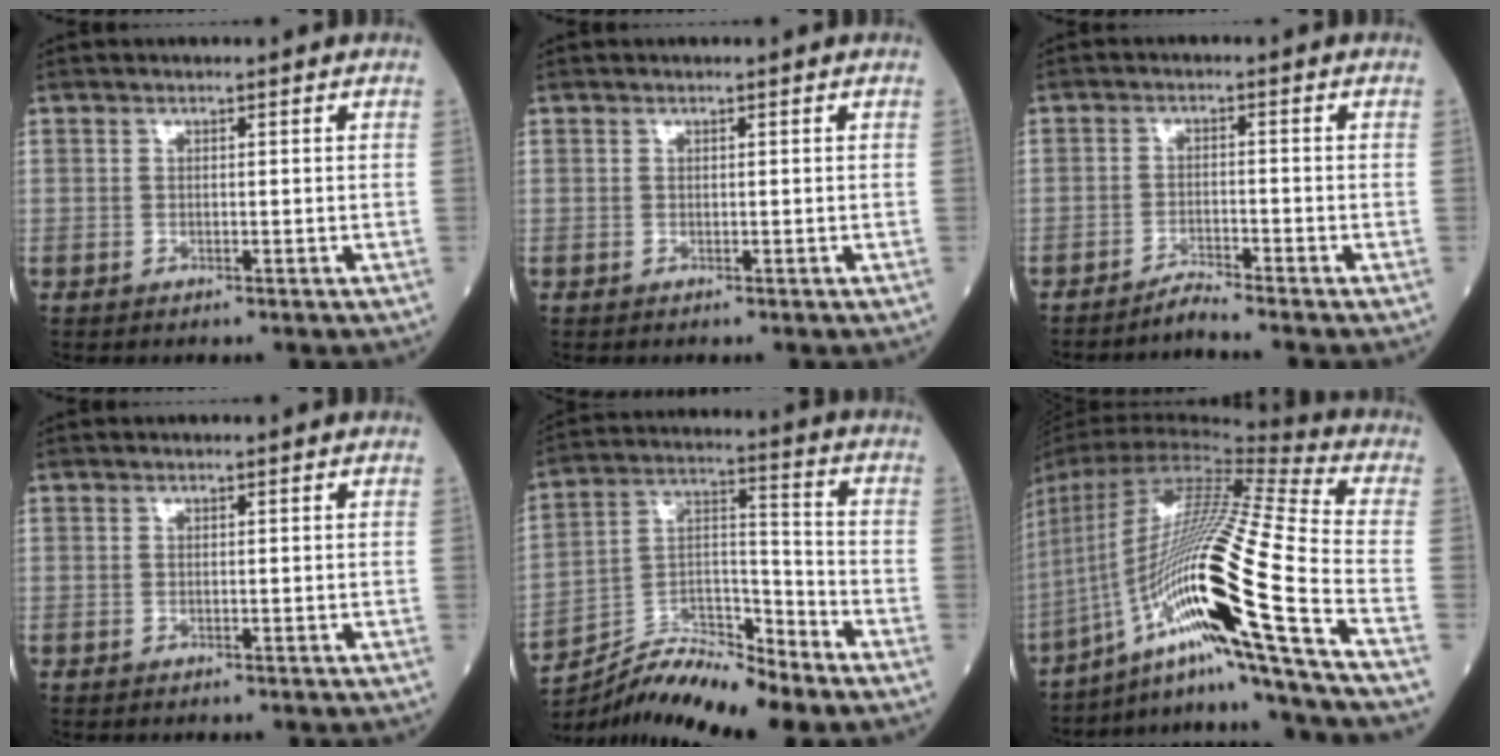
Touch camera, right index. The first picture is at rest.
{"total": 0.0}
{"total": 2.7, "force": [-2.5, -1.0, 0.2], "torque": [-0.001, -0.013, -0.048]}
{"total": 0.0}
{"total": 11.7, "force": [-10.9, 0.5, 4.4], "torque": [-0.078, 0.030, -0.195]}
{"total": 27.1, "force": [-11.9, -1.1, 24.4], "torque": [-0.440, -0.024, -0.212]}